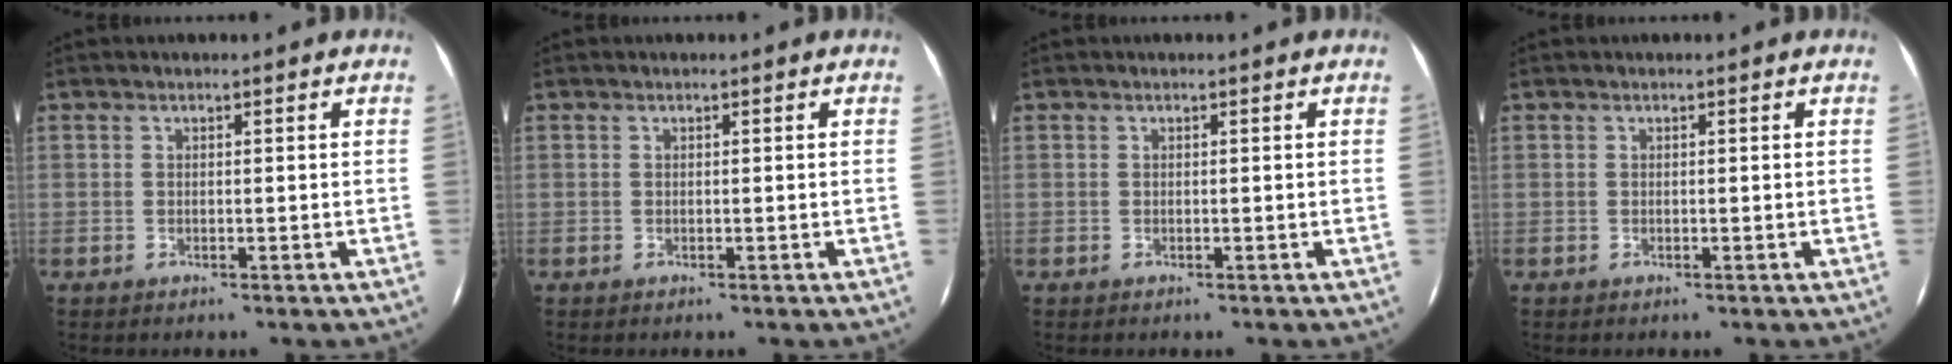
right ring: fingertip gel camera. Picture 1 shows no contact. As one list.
[{"total": 0.0}, {"total": 0.0}, {"total": 0.0}]